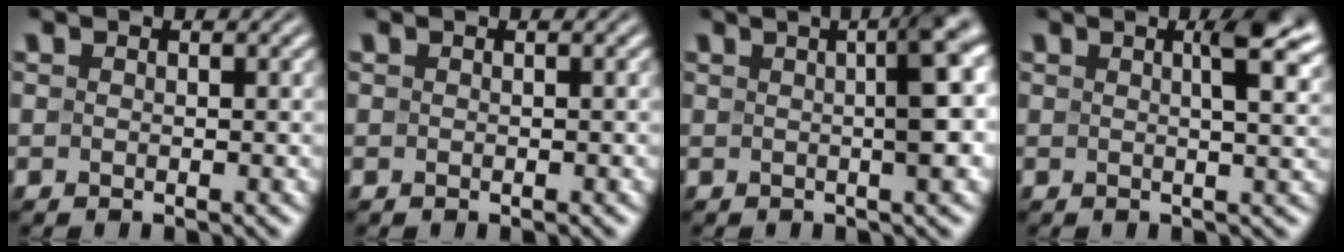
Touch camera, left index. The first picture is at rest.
{"total": 0.0}
{"total": 5.8, "force": [1.0, 1.1, 5.7], "torque": [-0.062, 0.017, 0.013]}
{"total": 4.6, "force": [1.9, 1.2, 4.1], "torque": [-0.043, 0.009, 0.019]}